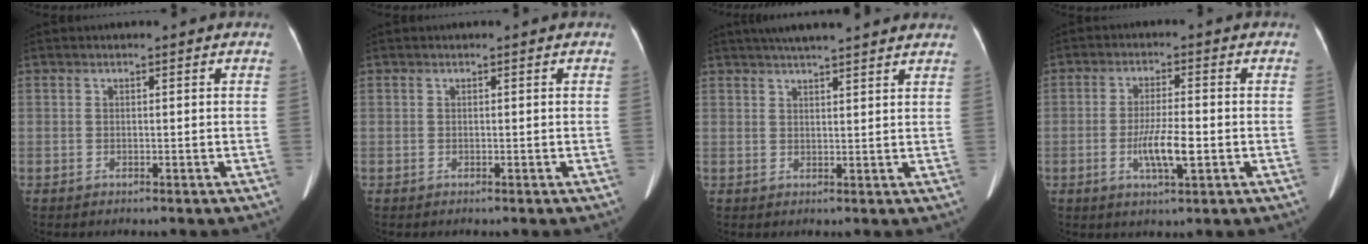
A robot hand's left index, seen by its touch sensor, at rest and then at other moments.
{"total": 0.0}
{"total": 12.0, "force": [10.4, 1.0, 6.0], "torque": [-0.090, 0.035, 0.131]}
{"total": 6.2, "force": [-1.7, 0.9, 5.9], "torque": [-0.114, -0.008, -0.029]}